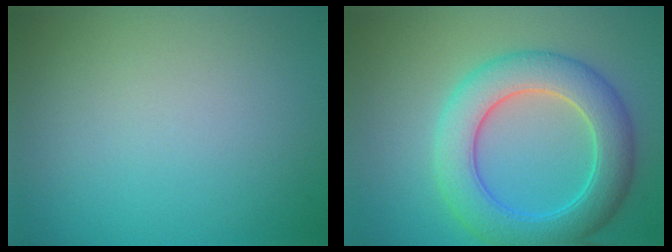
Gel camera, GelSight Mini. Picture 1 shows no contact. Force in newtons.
{"total": 7.0, "press": 7.0, "slide": 0.2}